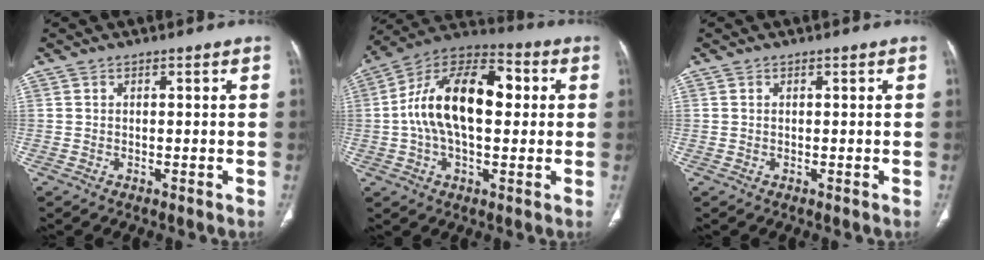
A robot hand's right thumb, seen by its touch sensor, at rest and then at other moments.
{"total": 19.3, "force": [1.9, 10.5, 16.1], "torque": [-0.269, 0.035, 0.025]}
{"total": 0.0}